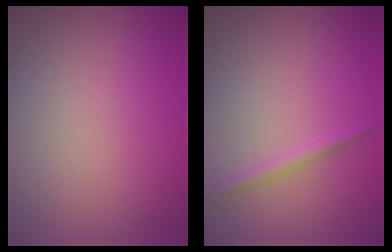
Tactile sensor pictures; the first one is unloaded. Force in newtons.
{"total": 1.2, "press": 1.2, "slide": 0.1}